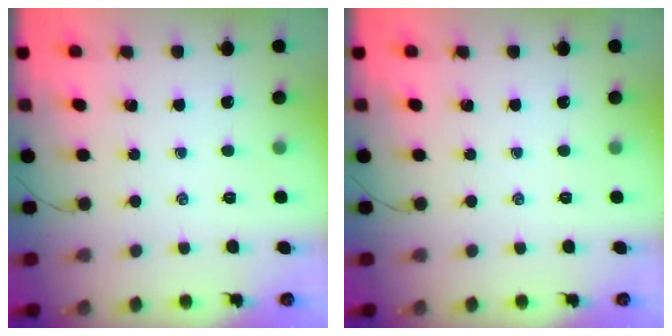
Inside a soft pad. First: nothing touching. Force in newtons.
{"total": 0.0}